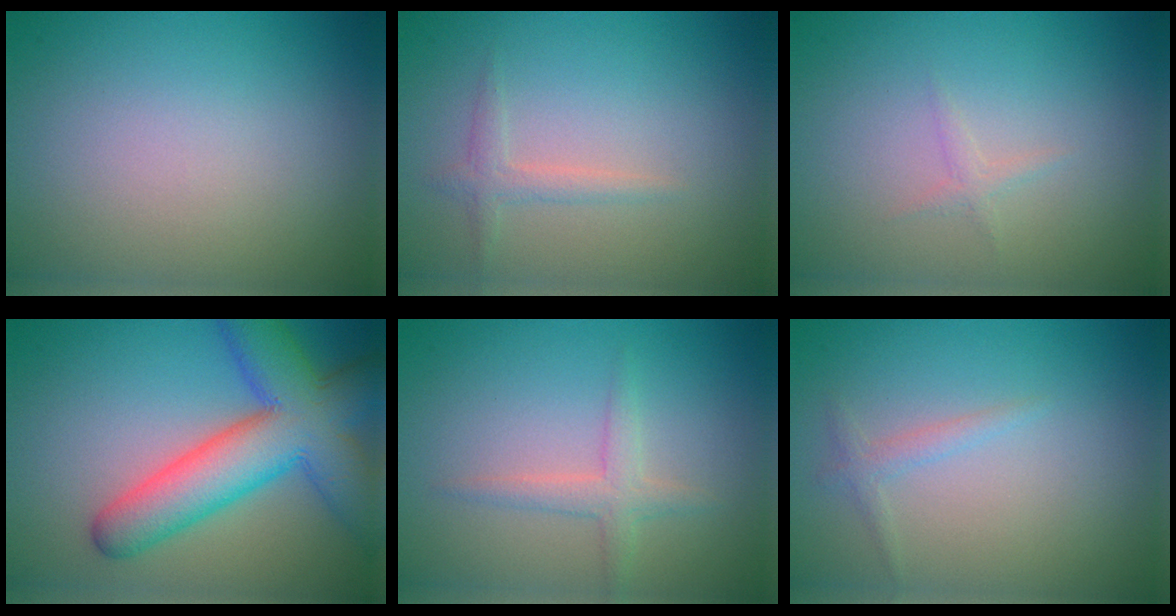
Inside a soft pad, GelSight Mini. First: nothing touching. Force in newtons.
{"total": 1.4, "press": 1.4, "slide": 0.0}
{"total": 0.7, "press": 0.7, "slide": 0.0}
{"total": 9.9, "press": 9.9, "slide": 0.4}
{"total": 1.9, "press": 1.9, "slide": 0.2}
{"total": 1.1, "press": 1.1, "slide": 0.1}